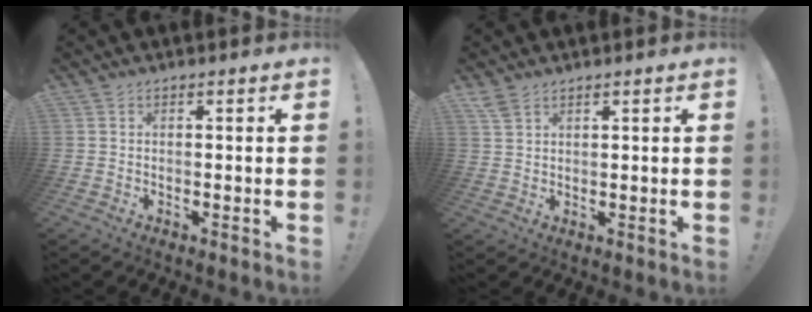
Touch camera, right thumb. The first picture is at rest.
{"total": 3.2, "force": [2.7, 1.3, 1.1], "torque": [-0.020, -0.012, 0.052]}